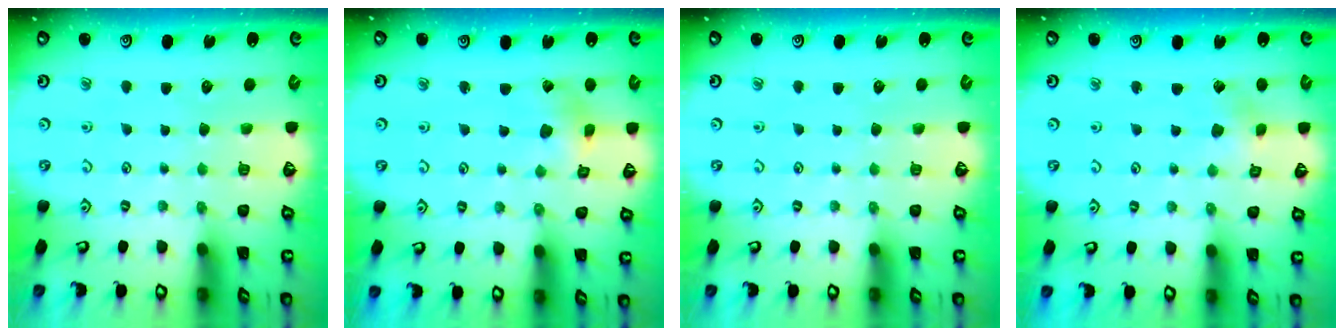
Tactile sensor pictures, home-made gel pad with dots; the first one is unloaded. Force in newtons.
{"total": 3.1, "press": 3.0, "slide": 0.4}
{"total": 0.0}
{"total": 2.4, "press": 2.4, "slide": 0.2}